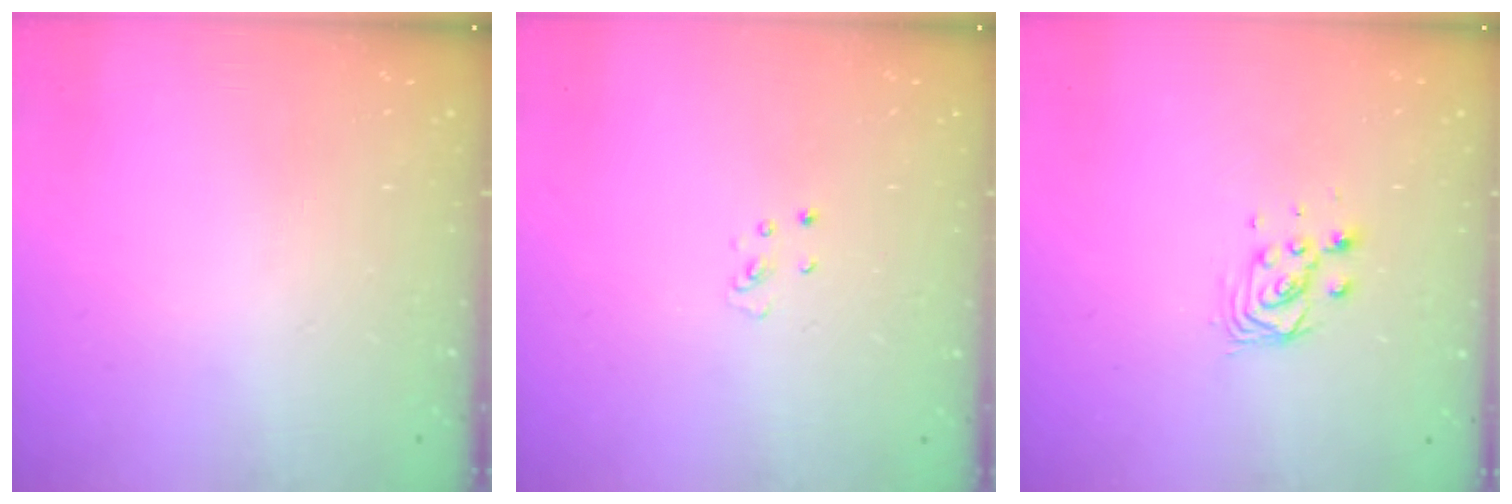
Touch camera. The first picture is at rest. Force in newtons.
{"total": 2.3, "press": 2.3, "slide": 0.2}
{"total": 4.2, "press": 4.2, "slide": 0.3}